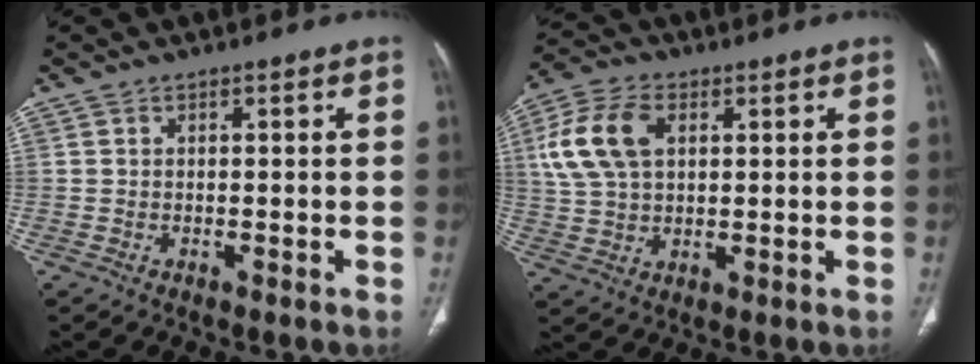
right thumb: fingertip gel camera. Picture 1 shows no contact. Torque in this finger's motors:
{"motor_torque": [-0.78, 1.08, 0.60, -0.09, 0.12]}